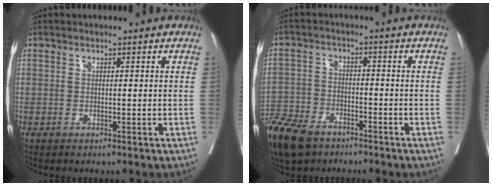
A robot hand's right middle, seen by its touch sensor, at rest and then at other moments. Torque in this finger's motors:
{"motor_torque": [1.07, -1.08, 0.42, 0.05]}